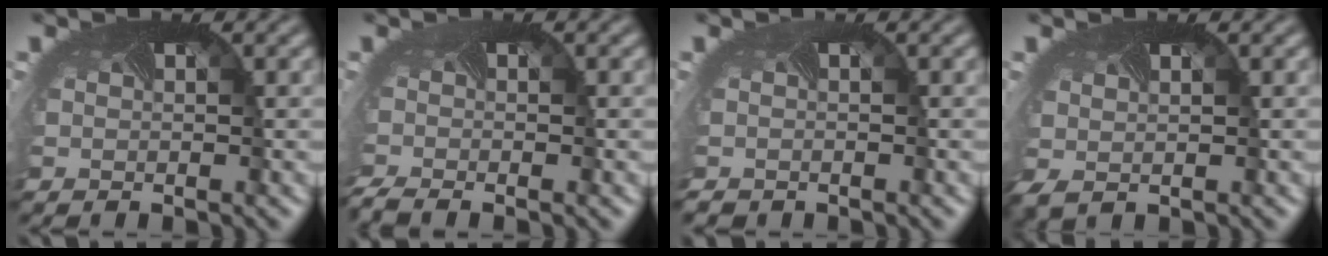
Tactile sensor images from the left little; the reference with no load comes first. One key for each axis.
{"total": 2.5, "fx": -2.2, "fy": 0.2, "fz": 1.1, "tx": -0.027, "ty": -0.015, "tz": -0.046}
{"total": 1.1, "fx": -1.0, "fy": 0.3, "fz": -0.1, "tx": -0.002, "ty": -0.009, "tz": -0.019}
{"total": 1.2, "fx": 0.0, "fy": 0.7, "fz": 0.9, "tx": -0.031, "ty": -0.004, "tz": 0.011}